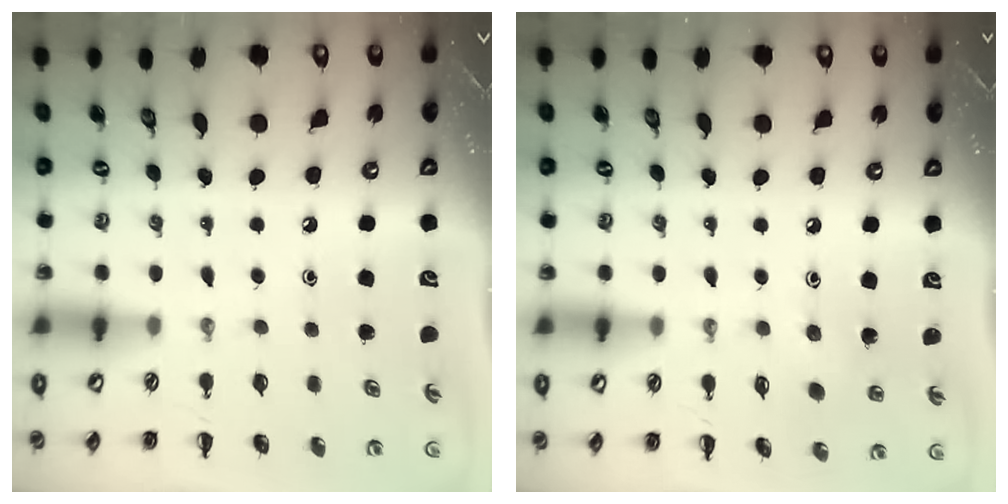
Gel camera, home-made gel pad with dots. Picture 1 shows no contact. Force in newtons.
{"total": 4.6, "press": 4.4, "slide": 1.1}